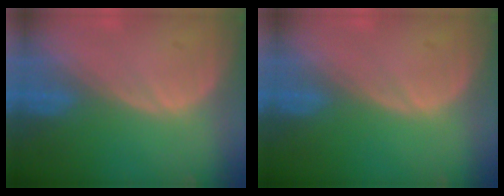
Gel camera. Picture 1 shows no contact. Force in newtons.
{"total": 0.0}